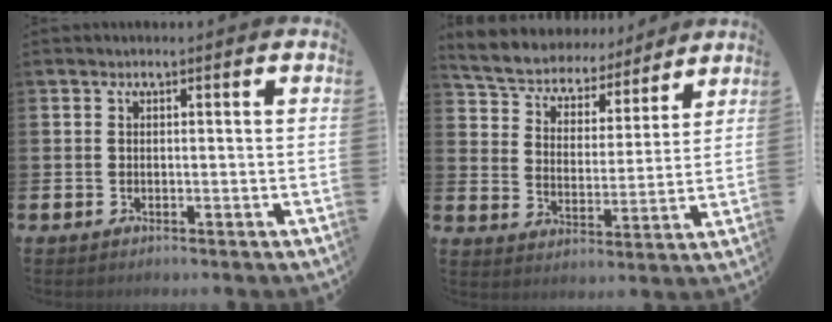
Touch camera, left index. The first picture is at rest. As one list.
[{"total": 6.1, "force": [5.8, 2.1, 0.3], "torque": [-0.046, -0.043, 0.100]}]